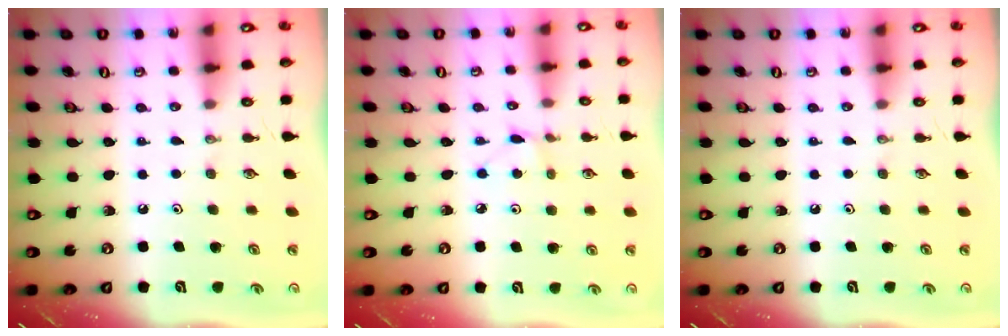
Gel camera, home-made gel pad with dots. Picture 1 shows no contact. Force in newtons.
{"total": 1.9, "press": 1.9, "slide": 0.3}
{"total": 0.0}